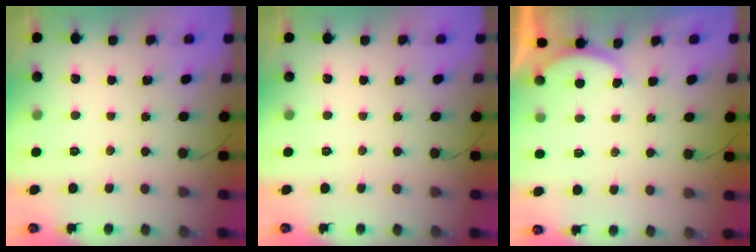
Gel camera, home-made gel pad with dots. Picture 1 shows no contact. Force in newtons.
{"total": 0.0}
{"total": 1.7, "press": 1.6, "slide": 0.6}